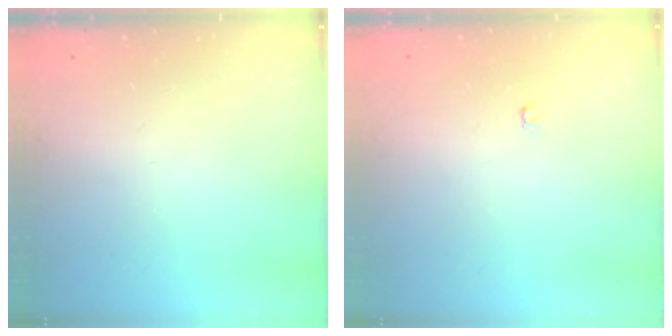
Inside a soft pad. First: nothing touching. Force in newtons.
{"total": 2.2, "press": 2.2, "slide": 0.2}